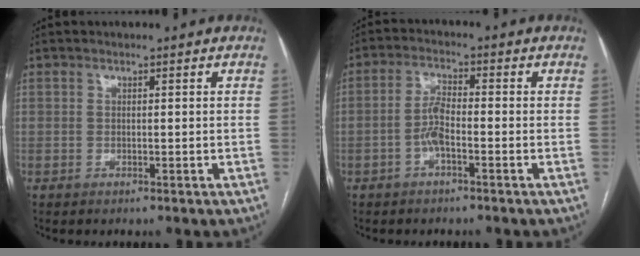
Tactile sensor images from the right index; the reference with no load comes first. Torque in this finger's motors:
{"motor_torque": [0.92, -0.22, 0.38, 0.10]}